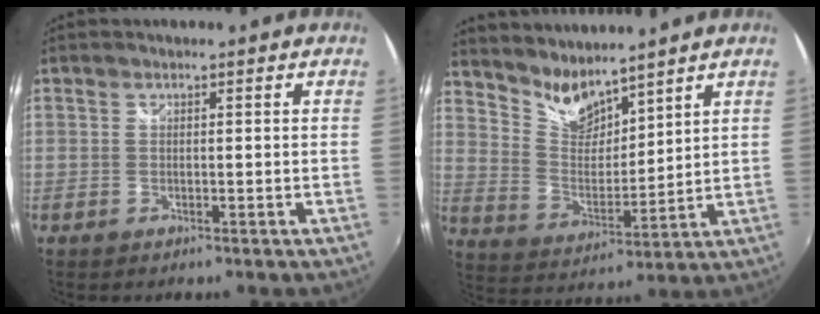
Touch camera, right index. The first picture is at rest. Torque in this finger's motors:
{"motor_torque": [-0.21, 0.26, 0.03, 0.00]}